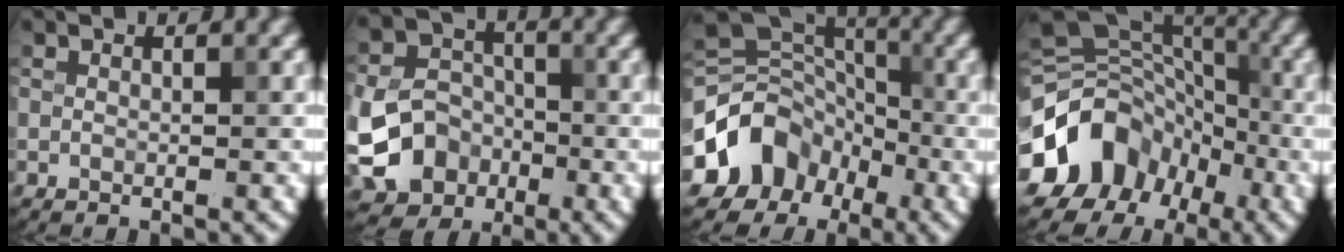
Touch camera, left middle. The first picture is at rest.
{"total": 11.0, "force": [-3.8, 9.4, 4.3], "torque": [-0.072, -0.033, -0.083]}
{"total": 8.6, "force": [-4.0, 6.8, 3.4], "torque": [-0.050, 0.016, -0.089]}
{"total": 12.8, "force": [-5.8, 10.1, 5.3], "torque": [-0.112, -0.006, -0.114]}